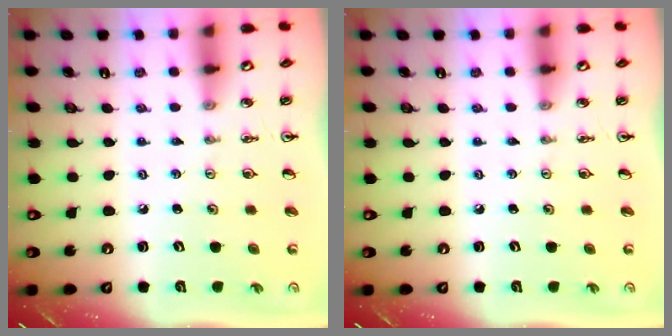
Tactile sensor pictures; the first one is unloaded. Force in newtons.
{"total": 0.0}